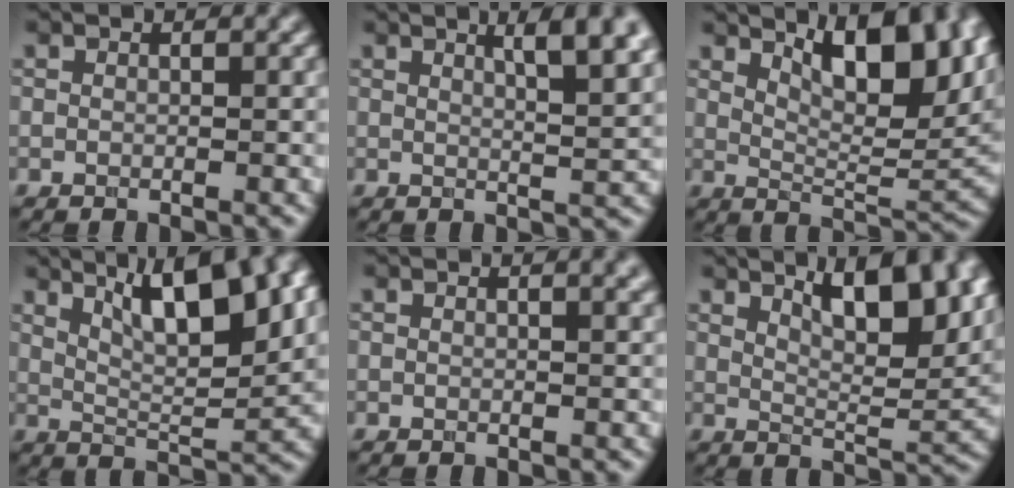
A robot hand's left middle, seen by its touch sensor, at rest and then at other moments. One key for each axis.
{"total": 6.9, "fx": 3.2, "fy": 2.2, "fz": 5.6, "tx": -0.042, "ty": 0.017, "tz": 0.039}
{"total": 11.4, "fx": 5.4, "fy": 4.2, "fz": 9.1, "tx": -0.122, "ty": 0.013, "tz": 0.080}
{"total": 10.6, "fx": 5.1, "fy": 3.2, "fz": 8.7, "tx": -0.113, "ty": 0.019, "tz": 0.077}
{"total": 1.9, "fx": 1.0, "fy": 0.6, "fz": 1.5, "tx": -0.011, "ty": 0.004, "tz": 0.009}
{"total": 8.0, "fx": 4.3, "fy": 2.6, "fz": 6.2, "tx": -0.087, "ty": 0.004, "tz": 0.068}